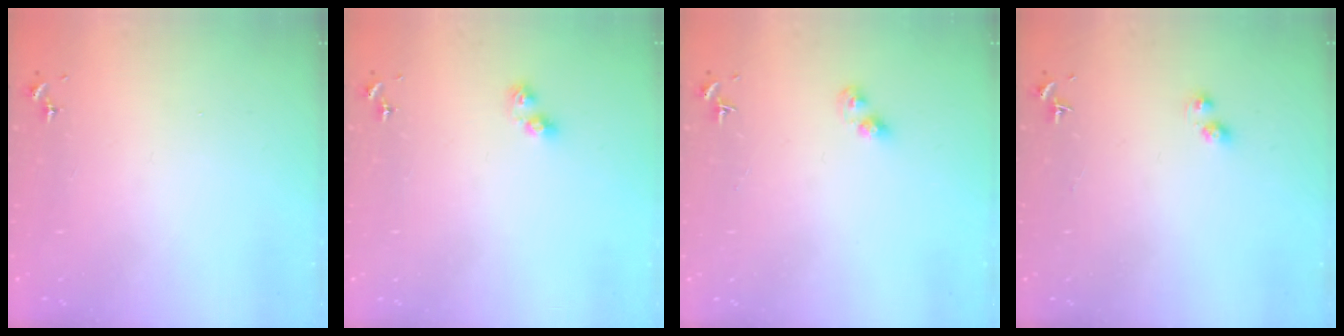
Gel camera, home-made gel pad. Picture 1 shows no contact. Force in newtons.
{"total": 6.2, "press": 6.1, "slide": 0.8}
{"total": 3.9, "press": 3.9, "slide": 0.4}
{"total": 3.6, "press": 3.5, "slide": 0.5}